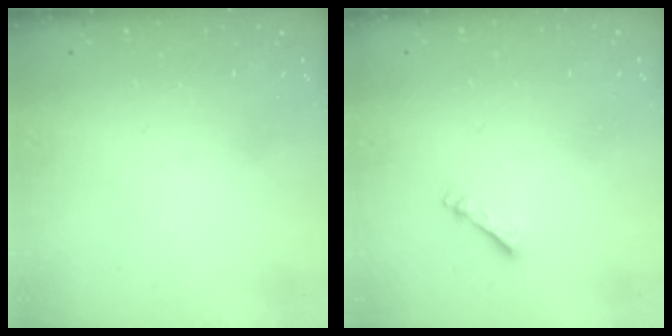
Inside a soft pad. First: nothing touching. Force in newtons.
{"total": 2.4, "press": 2.3, "slide": 0.4}